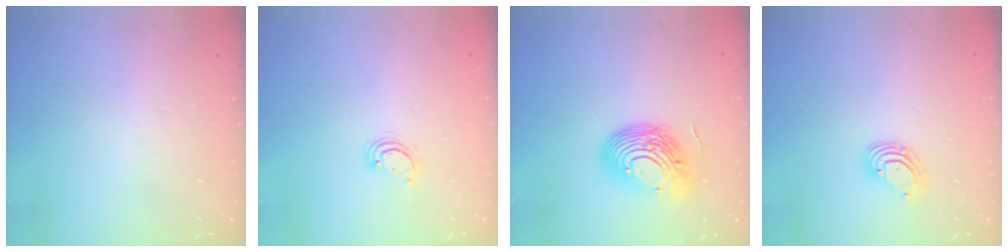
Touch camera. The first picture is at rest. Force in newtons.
{"total": 3.0, "press": 3.0, "slide": 0.2}
{"total": 12.7, "press": 12.3, "slide": 2.9}
{"total": 3.3, "press": 3.3, "slide": 0.4}